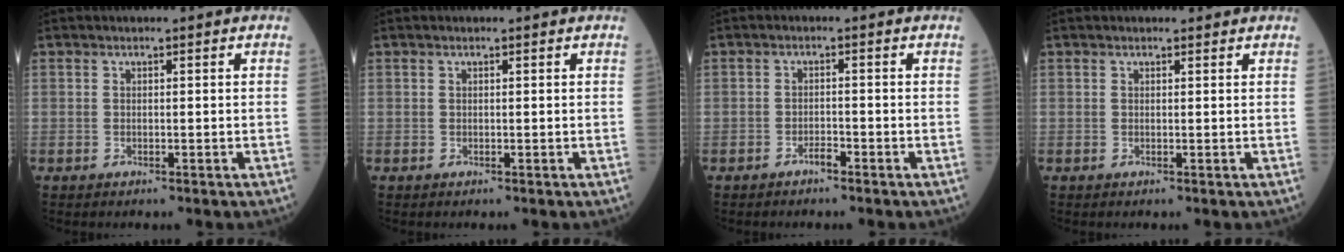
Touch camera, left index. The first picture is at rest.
{"total": 0.0}
{"total": 1.4, "force": [-1.2, 0.2, 0.8], "torque": [-0.013, 0.001, -0.020]}
{"total": 0.7, "force": [0.6, 0.3, 0.0], "torque": [-0.008, 0.002, 0.007]}